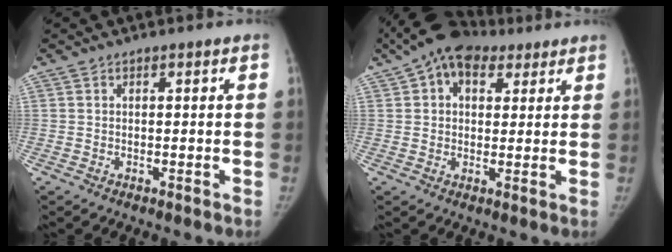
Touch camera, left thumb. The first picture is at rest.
{"total": 11.0, "force": [6.0, 7.1, 5.9], "torque": [-0.073, 0.009, 0.097]}